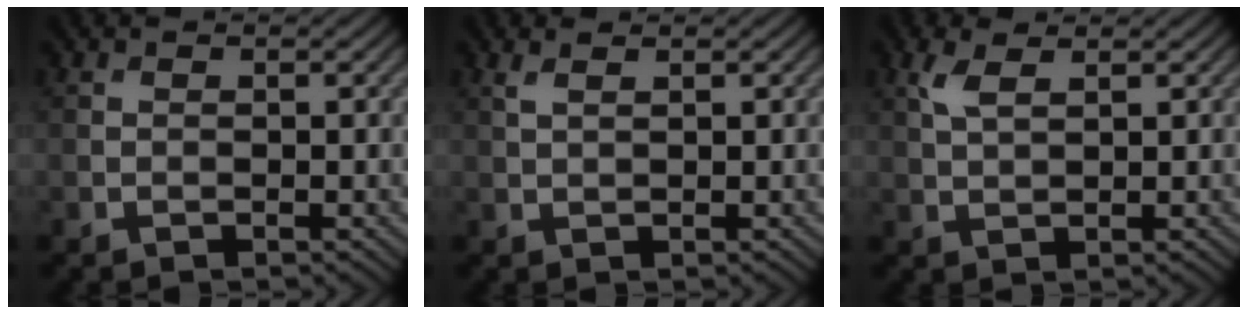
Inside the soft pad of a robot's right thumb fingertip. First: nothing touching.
{"total": 1.3, "force": [0.9, 0.3, 0.8], "torque": [-0.021, 0.003, 0.020]}
{"total": 2.9, "force": [1.6, 1.1, 2.2], "torque": [-0.059, 0.005, 0.035]}